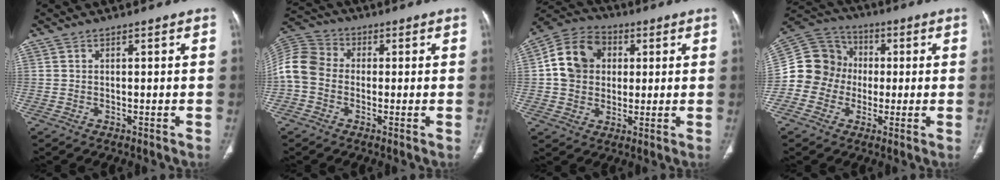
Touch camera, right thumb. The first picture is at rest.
{"total": 9.2, "force": [-1.1, 7.5, 5.3], "torque": [-0.108, 0.029, -0.035]}
{"total": 12.3, "force": [1.8, 10.3, 6.6], "torque": [-0.097, 0.014, 0.023]}
{"total": 12.6, "force": [-1.6, 11.9, 3.8], "torque": [-0.055, 0.043, -0.034]}